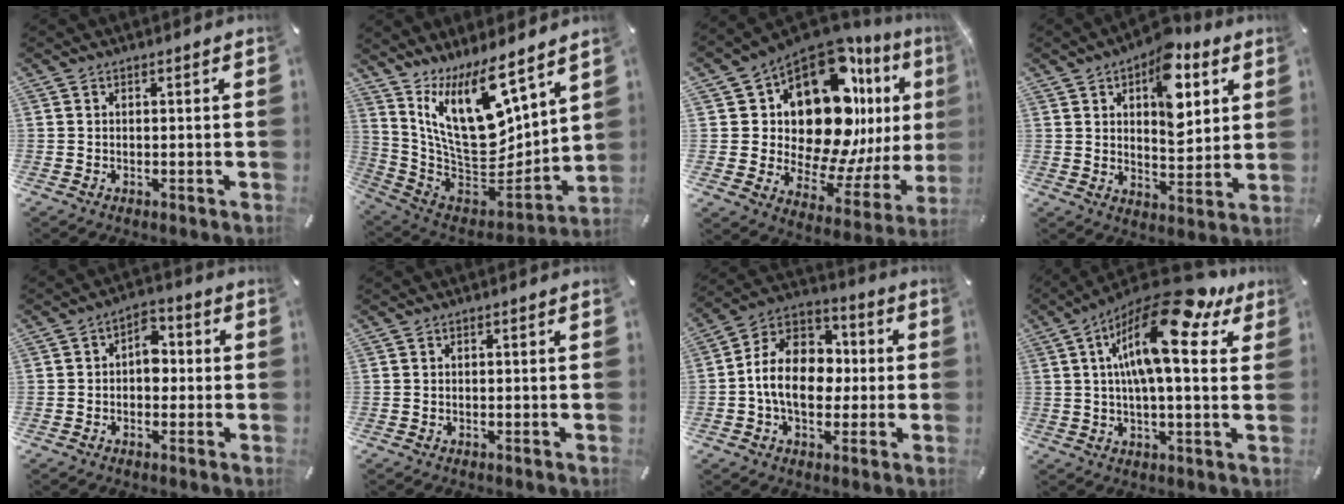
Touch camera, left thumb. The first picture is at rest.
{"total": 18.7, "force": [9.6, 8.8, 13.4], "torque": [-0.267, -0.088, 0.172]}
{"total": 22.0, "force": [9.0, 12.7, 15.6], "torque": [-0.269, -0.102, 0.151]}
{"total": 14.1, "force": [6.4, 8.1, 9.6], "torque": [-0.118, -0.027, 0.105]}
{"total": 6.0, "force": [-0.3, 4.2, 4.2], "torque": [-0.049, 0.006, -0.013]}
{"total": 0.0}
{"total": 13.8, "force": [-2.1, 10.5, 8.7], "torque": [-0.180, 0.019, -0.039]}
{"total": 19.2, "force": [8.9, 6.0, 15.9], "torque": [-0.277, -0.056, 0.136]}